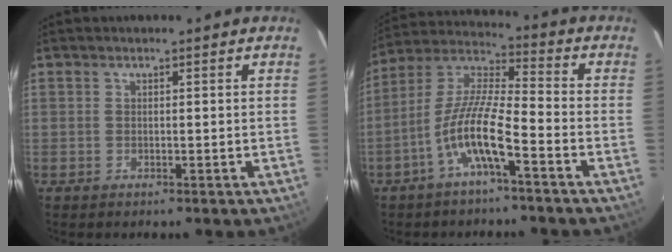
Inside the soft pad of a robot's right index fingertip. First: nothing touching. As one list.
[{"total": 10.8, "force": [-5.2, 1.6, 9.4], "torque": [-0.199, 0.006, -0.103]}]